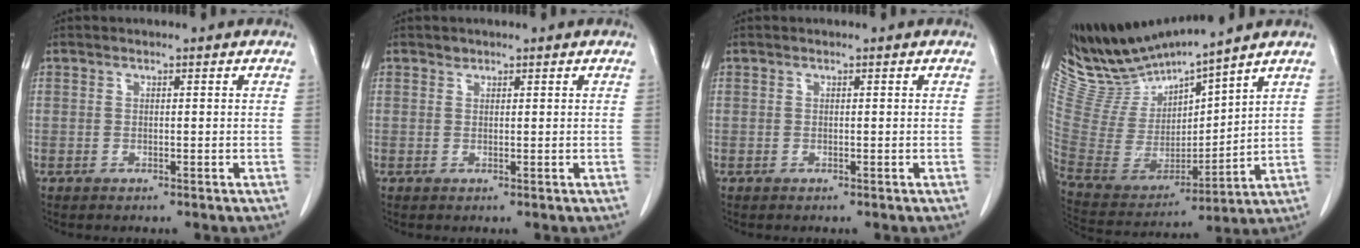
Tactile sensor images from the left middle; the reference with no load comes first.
{"total": 0.5, "force": [0.4, 0.2, -0.1], "torque": [0.002, -0.001, 0.005]}
{"total": 0.0}
{"total": 12.8, "force": [12.4, -0.2, 3.3], "torque": [-0.085, -0.015, 0.262]}